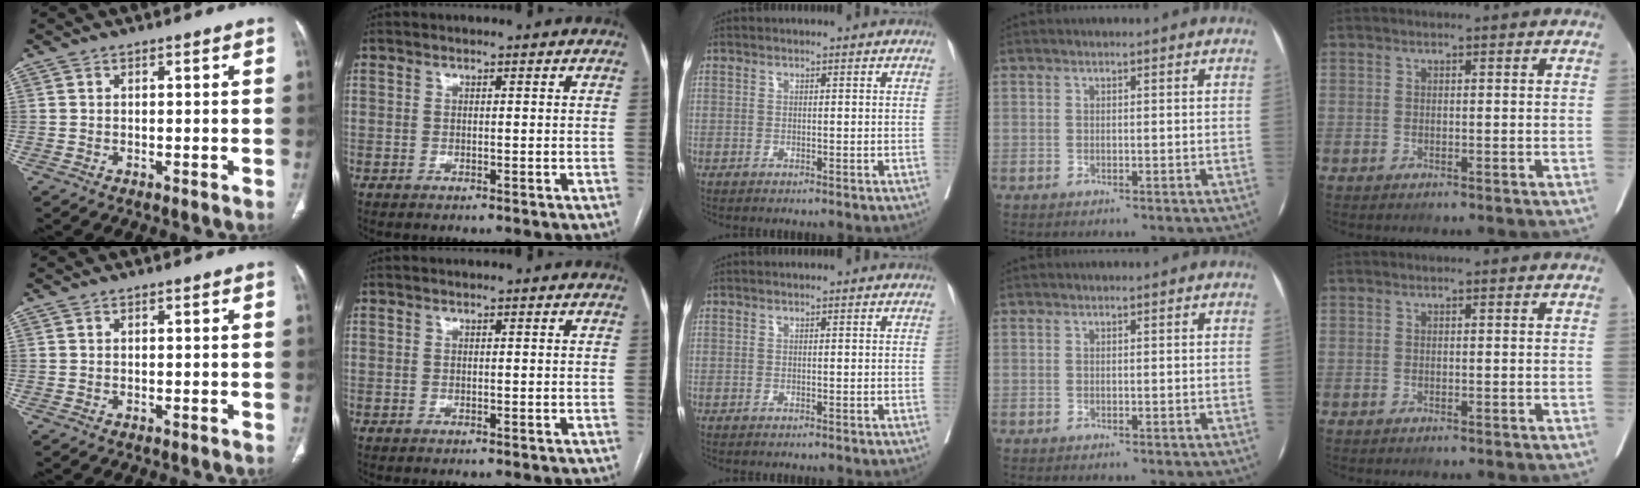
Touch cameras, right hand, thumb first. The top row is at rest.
{}